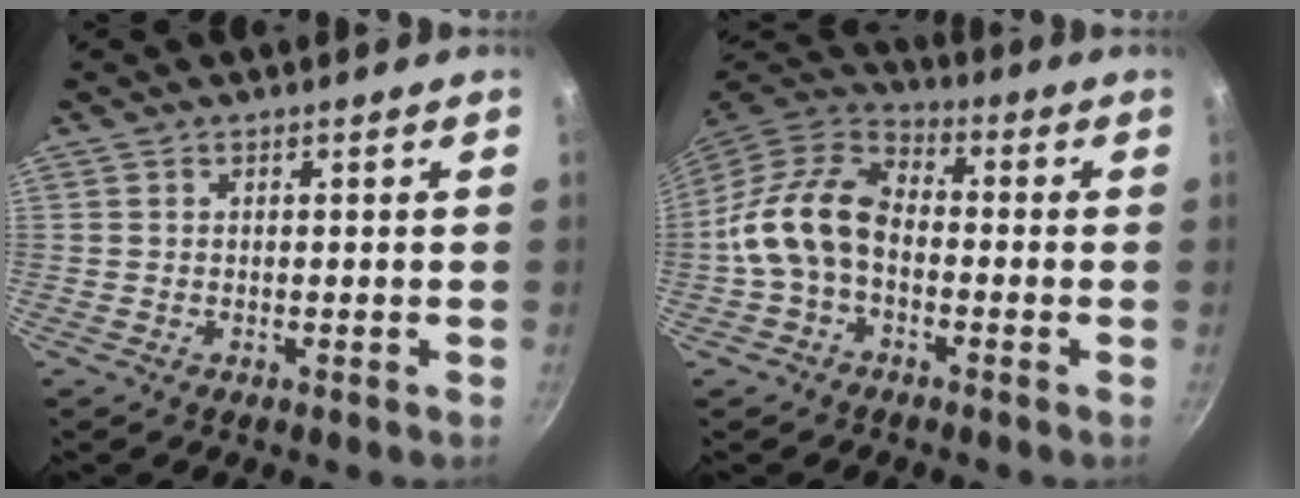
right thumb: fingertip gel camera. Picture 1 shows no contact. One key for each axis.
{"total": 12.8, "fx": -2.0, "fy": 8.6, "fz": 9.2, "tx": -0.156, "ty": 0.041, "tz": -0.057}